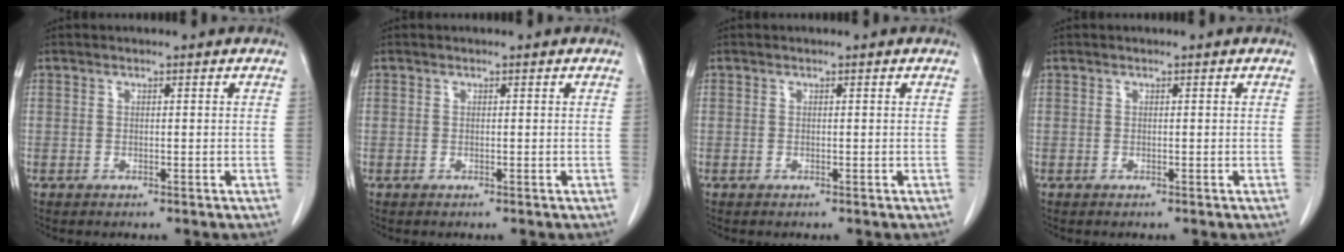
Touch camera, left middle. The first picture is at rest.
{"total": 0.0}
{"total": 0.0}
{"total": 0.0}